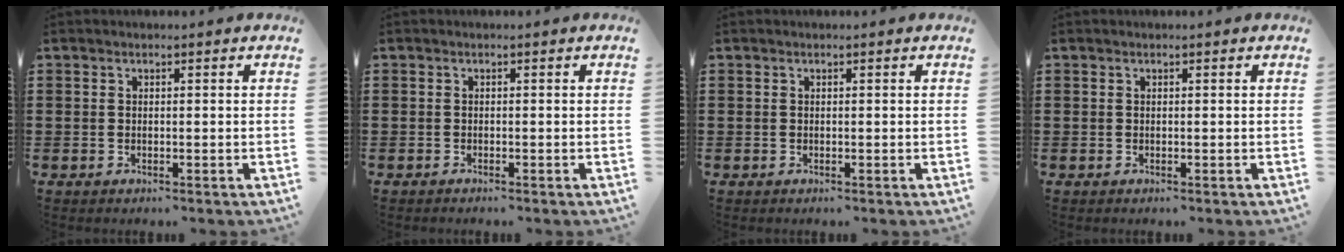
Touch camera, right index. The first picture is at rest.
{"total": 0.6, "force": [-0.6, -0.1, 0.1], "torque": [-0.003, -0.004, -0.012]}
{"total": 0.0}
{"total": 0.0}